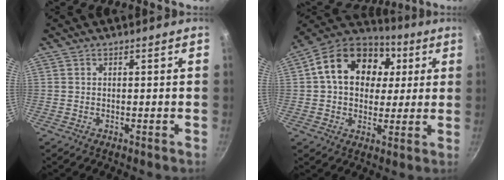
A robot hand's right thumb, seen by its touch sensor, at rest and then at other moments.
{"total": 18.4, "force": [4.3, 13.9, 11.4], "torque": [-0.174, 0.020, 0.057]}